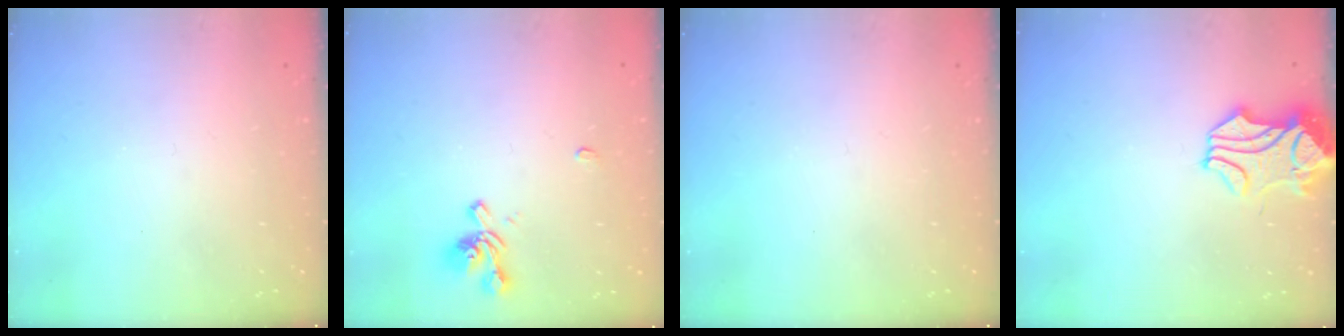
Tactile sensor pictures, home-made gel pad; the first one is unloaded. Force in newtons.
{"total": 1.8, "press": 1.4, "slide": 1.1}
{"total": 0.0}
{"total": 1.8, "press": 1.2, "slide": 1.4}